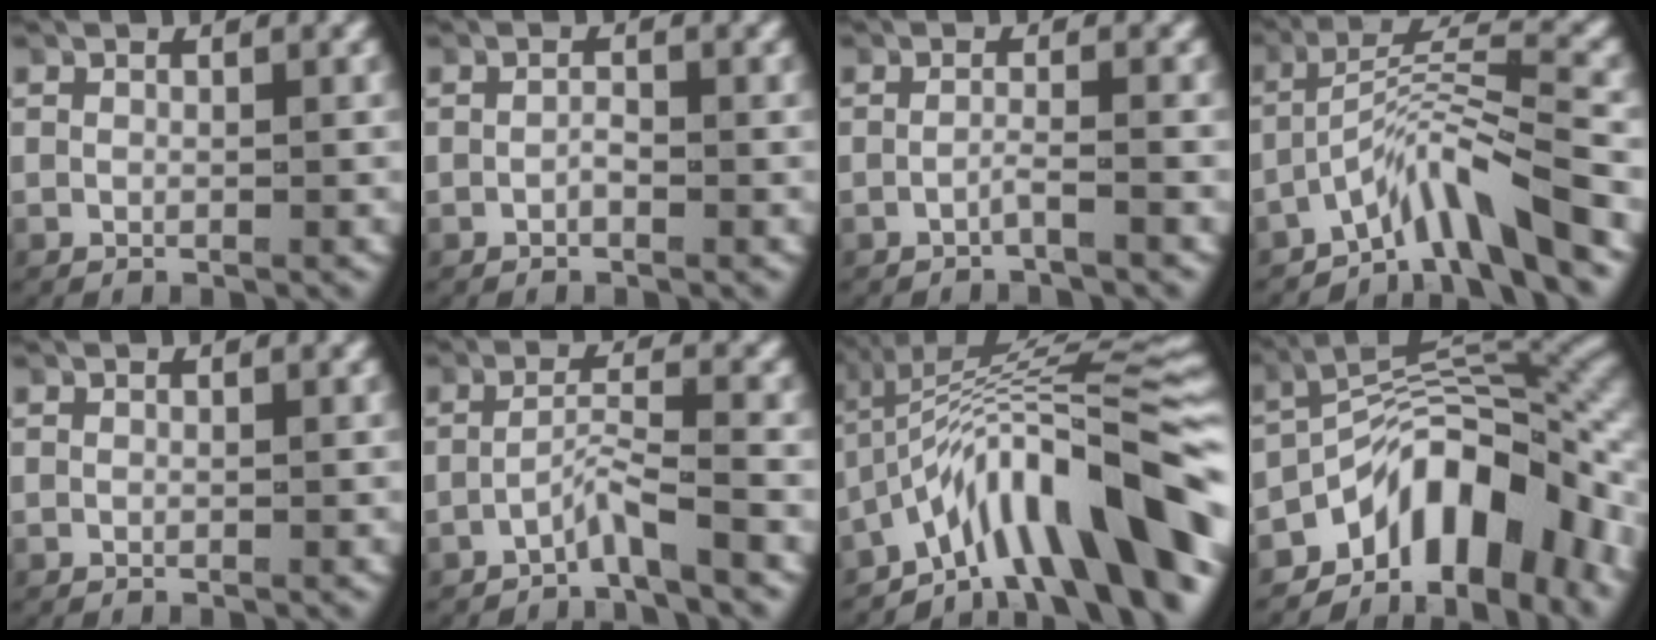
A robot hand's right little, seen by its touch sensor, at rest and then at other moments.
{"total": 0.8, "force": [-0.5, 0.2, 0.6], "torque": [-0.018, -0.005, -0.007]}
{"total": 1.4, "force": [-1.1, -0.6, 0.6], "torque": [-0.015, -0.003, -0.020]}
{"total": 5.6, "force": [-3.1, 1.3, 4.5], "torque": [-0.090, -0.002, -0.047]}
{"total": 0.0}
{"total": 2.4, "force": [-1.9, -0.8, 1.2], "torque": [-0.029, 0.002, -0.033]}
{"total": 11.4, "force": [-3.0, 4.9, 9.8], "torque": [-0.151, -0.005, -0.036]}
{"total": 11.5, "force": [-4.2, 6.1, 8.8], "torque": [-0.135, -0.001, -0.063]}